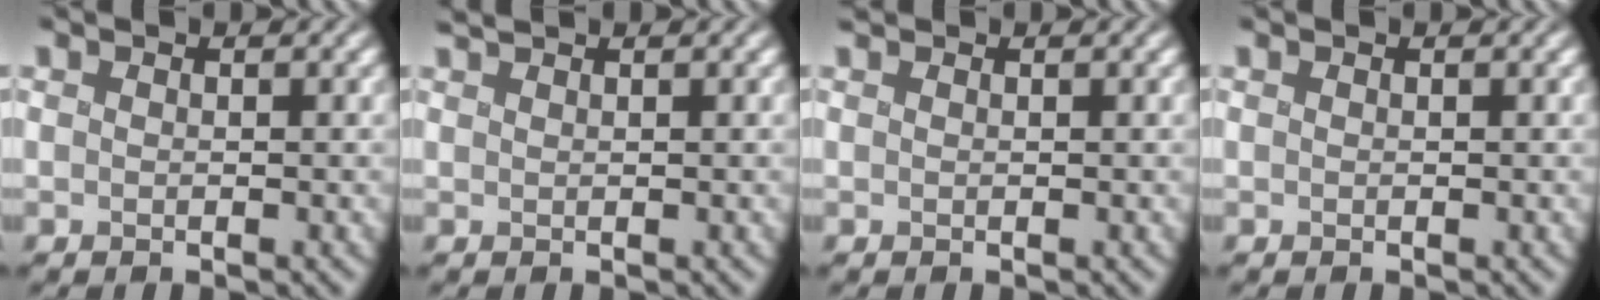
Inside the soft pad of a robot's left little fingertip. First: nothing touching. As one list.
[{"total": 1.4, "force": [1.2, 0.3, 0.7], "torque": [-0.002, 0.009, 0.009]}, {"total": 0.9, "force": [0.7, 0.4, 0.4], "torque": [0.001, 0.005, 0.002]}, {"total": 0.0}]